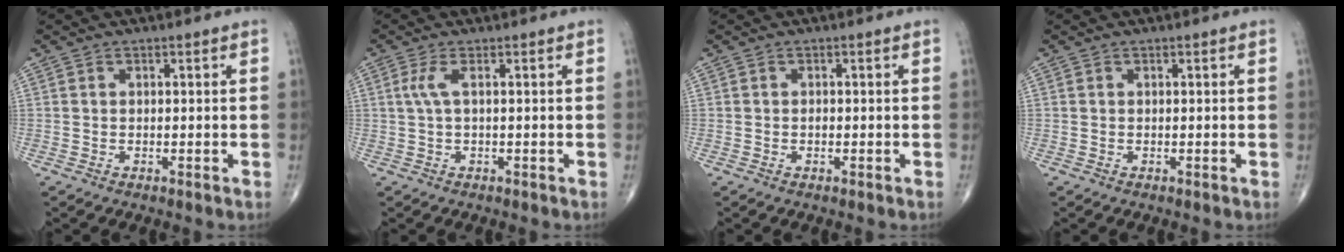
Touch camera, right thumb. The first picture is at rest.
{"total": 2.3, "force": [0.4, 0.3, 2.2], "torque": [-0.068, 0.007, 0.010]}
{"total": 0.6, "force": [-0.2, 0.4, 0.4], "torque": [-0.005, 0.001, -0.003]}
{"total": 0.0}